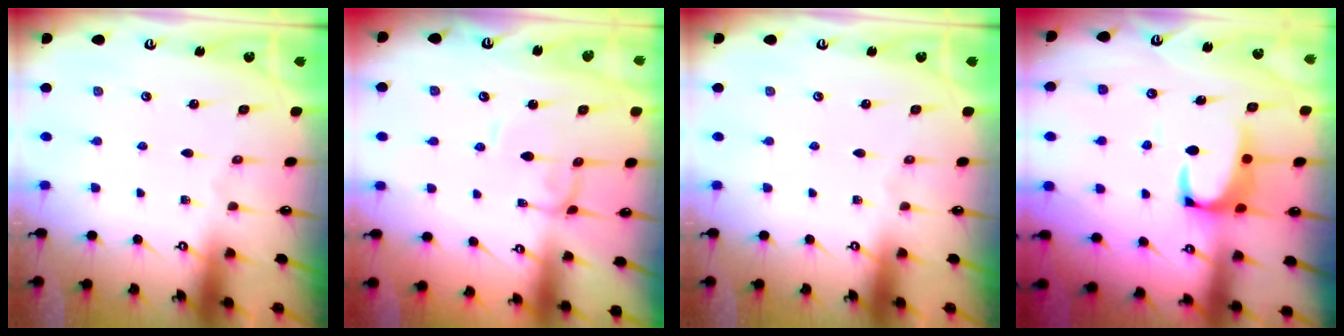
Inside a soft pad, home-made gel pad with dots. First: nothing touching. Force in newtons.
{"total": 2.4, "press": 2.4, "slide": 0.1}
{"total": 0.0}
{"total": 2.2, "press": 2.0, "slide": 0.9}